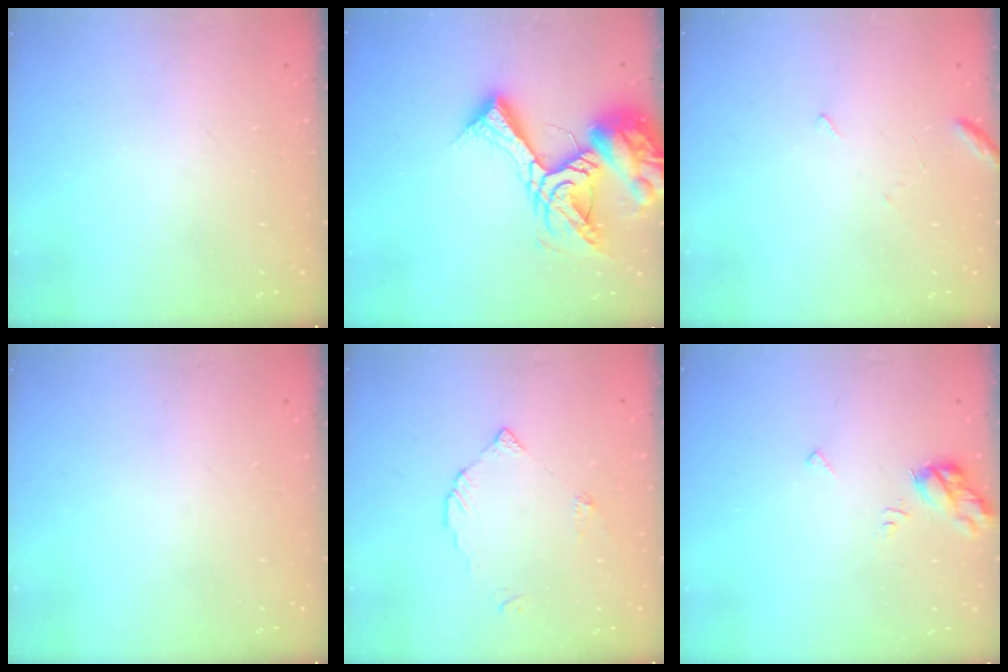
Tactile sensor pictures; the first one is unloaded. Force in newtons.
{"total": 19.3, "press": 19.2, "slide": 2.1}
{"total": 4.0, "press": 4.0, "slide": 0.4}
{"total": 0.0}
{"total": 3.4, "press": 3.4, "slide": 0.2}
{"total": 6.6, "press": 6.6, "slide": 0.3}